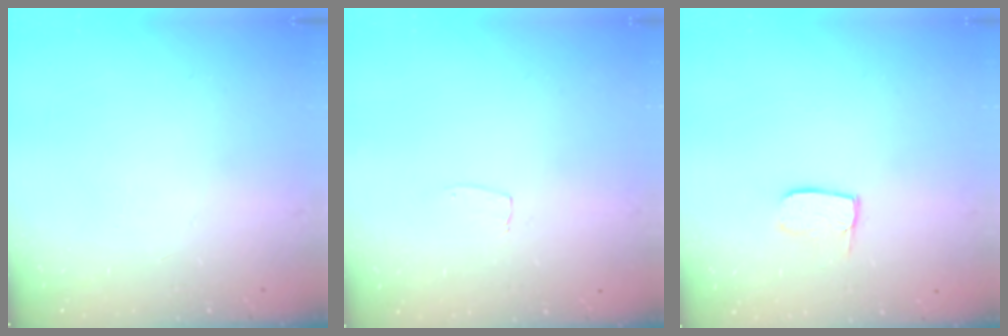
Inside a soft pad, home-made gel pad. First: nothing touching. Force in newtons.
{"total": 3.2, "press": 3.2, "slide": 0.2}
{"total": 6.7, "press": 6.7, "slide": 0.5}